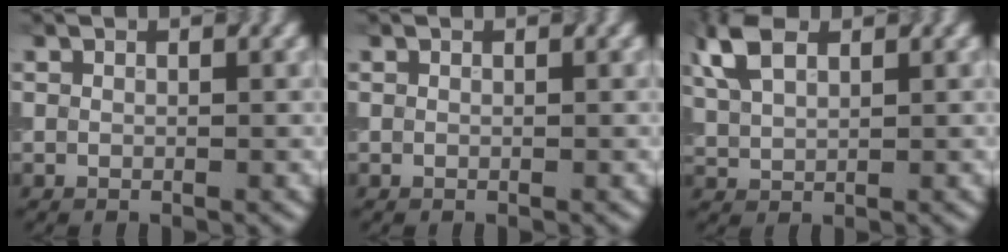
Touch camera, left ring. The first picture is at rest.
{"total": 0.0}
{"total": 4.8, "force": [2.6, 2.6, 3.2], "torque": [-0.084, 0.019, 0.055]}